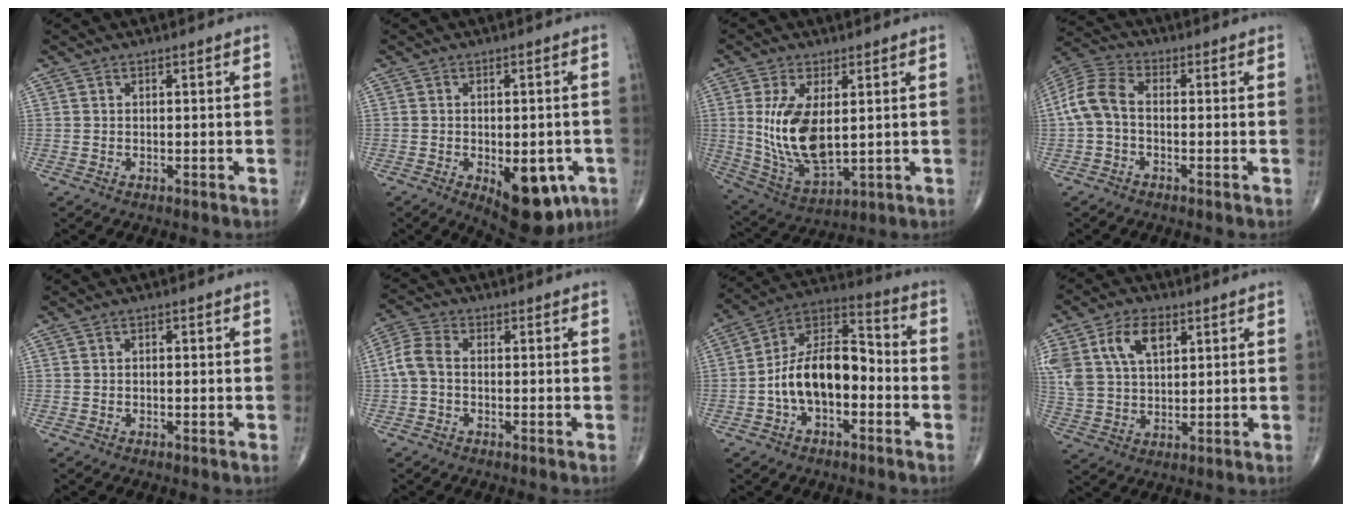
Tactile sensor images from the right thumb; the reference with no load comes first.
{"total": 12.9, "force": [-4.7, 6.5, 10.1], "torque": [-0.111, 0.000, -0.050]}
{"total": 13.5, "force": [1.7, 6.6, 11.6], "torque": [-0.223, -0.021, 0.050]}
{"total": 7.6, "force": [-0.9, 4.5, 6.1], "torque": [-0.133, 0.024, -0.031]}
{"total": 0.7, "force": [0.0, 0.3, 0.6], "torque": [-0.011, 0.003, 0.000]}
{"total": 4.8, "force": [-0.5, 3.1, 3.6], "torque": [-0.083, 0.014, -0.020]}
{"total": 14.7, "force": [-3.1, 8.4, 11.7], "torque": [-0.189, 0.050, -0.063]}
{"total": 13.2, "force": [5.3, 8.1, 9.0], "torque": [-0.184, -0.006, 0.106]}